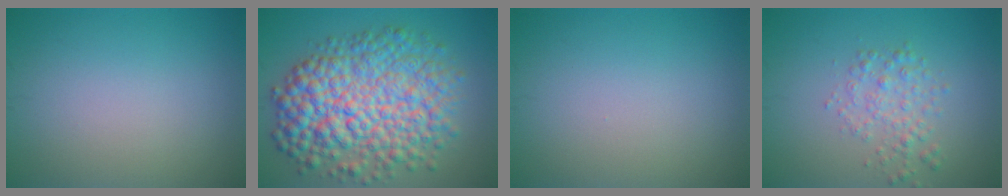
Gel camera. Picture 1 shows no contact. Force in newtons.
{"total": 11.0, "press": 11.0, "slide": 0.1}
{"total": 0.0}
{"total": 2.4, "press": 2.4, "slide": 0.1}